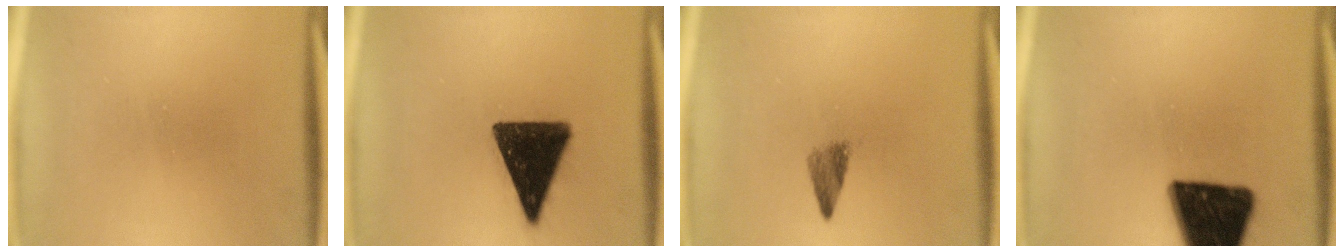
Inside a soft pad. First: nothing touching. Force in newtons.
{"total": 14.2}
{"total": 2.4}
{"total": 18.5}